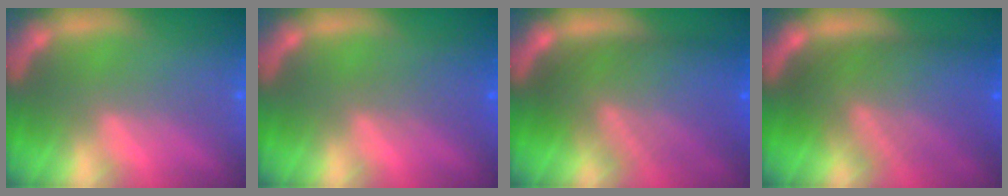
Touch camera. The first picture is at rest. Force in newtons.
{"total": 2.0}
{"total": 10.0}
{"total": 10.0}